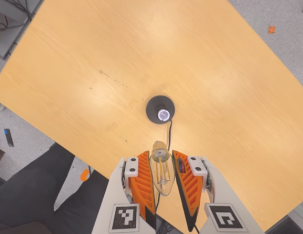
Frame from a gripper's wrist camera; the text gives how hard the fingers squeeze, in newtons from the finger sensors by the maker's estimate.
{"total": 12.0, "left": 11.4, "right": 12.7}